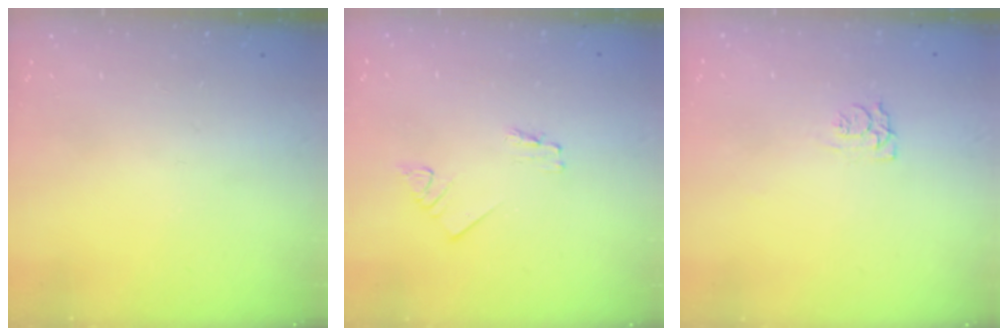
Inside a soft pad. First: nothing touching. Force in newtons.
{"total": 1.2, "press": 1.2, "slide": 0.0}
{"total": 5.0, "press": 4.9, "slide": 0.5}